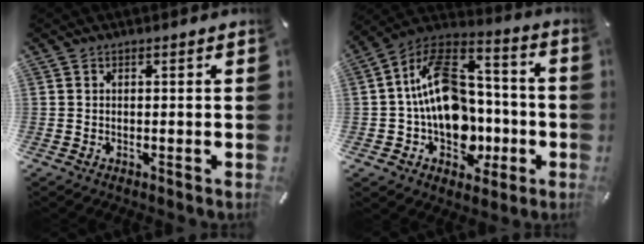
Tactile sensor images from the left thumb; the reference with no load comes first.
{"total": 20.2, "force": [-1.1, 15.2, 13.3], "torque": [-0.232, 0.005, -0.009]}